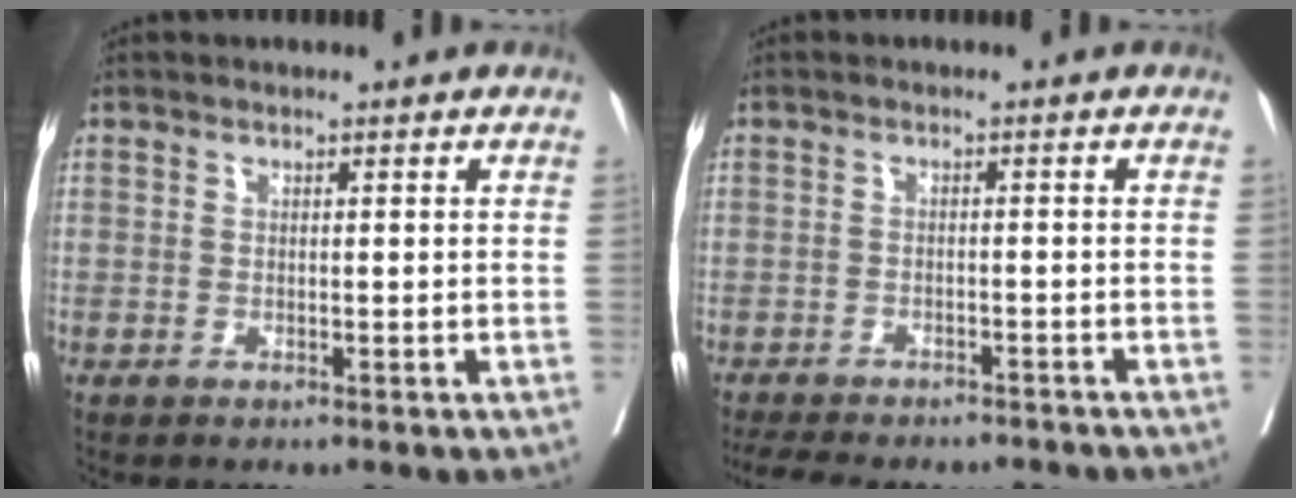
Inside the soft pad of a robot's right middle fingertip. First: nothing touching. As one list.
[{"total": 10.7, "force": [-9.5, 2.9, 3.9], "torque": [-0.066, -0.006, -0.127]}]